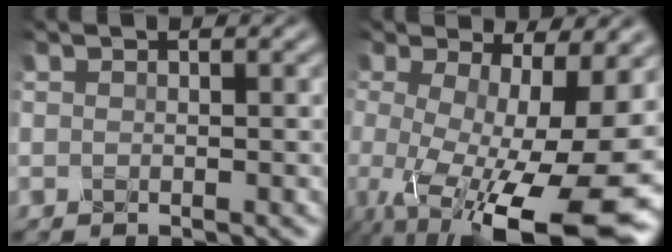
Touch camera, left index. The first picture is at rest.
{"total": 14.7, "force": [-3.7, 5.0, 13.3], "torque": [-0.223, -0.026, -0.047]}